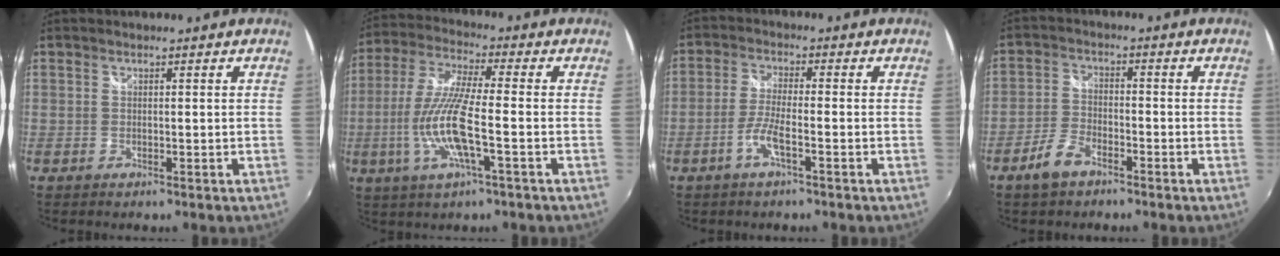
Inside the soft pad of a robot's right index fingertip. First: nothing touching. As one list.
[{"total": 12.1, "force": [-2.9, 1.5, 11.7], "torque": [-0.241, -0.011, -0.053]}, {"total": 5.0, "force": [-2.5, 0.5, 4.3], "torque": [-0.097, 0.001, -0.050]}, {"total": 5.7, "force": [-4.0, 2.6, 3.3], "torque": [-0.080, 0.002, -0.076]}]